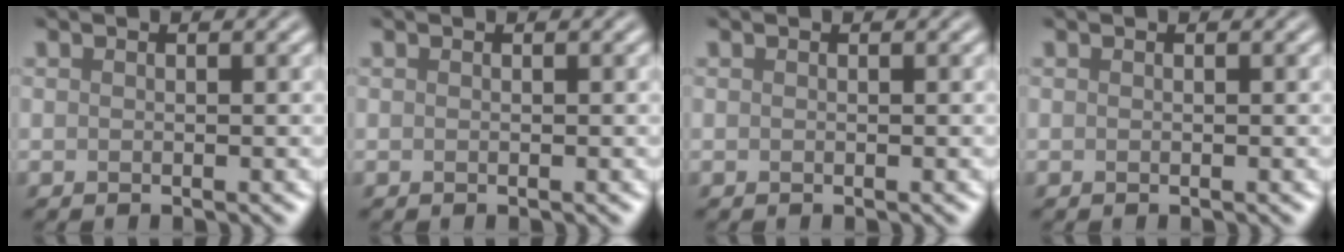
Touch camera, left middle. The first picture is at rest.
{"total": 0.0}
{"total": 0.0}
{"total": 0.0}